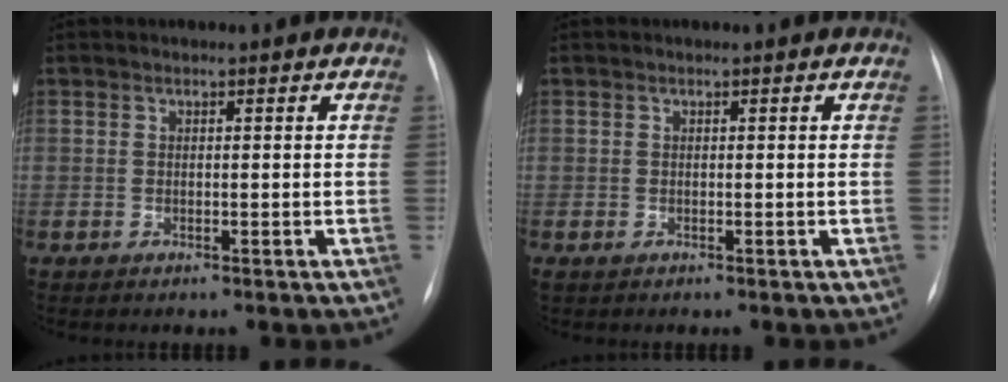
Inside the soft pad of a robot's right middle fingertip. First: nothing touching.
{"total": 0.0}